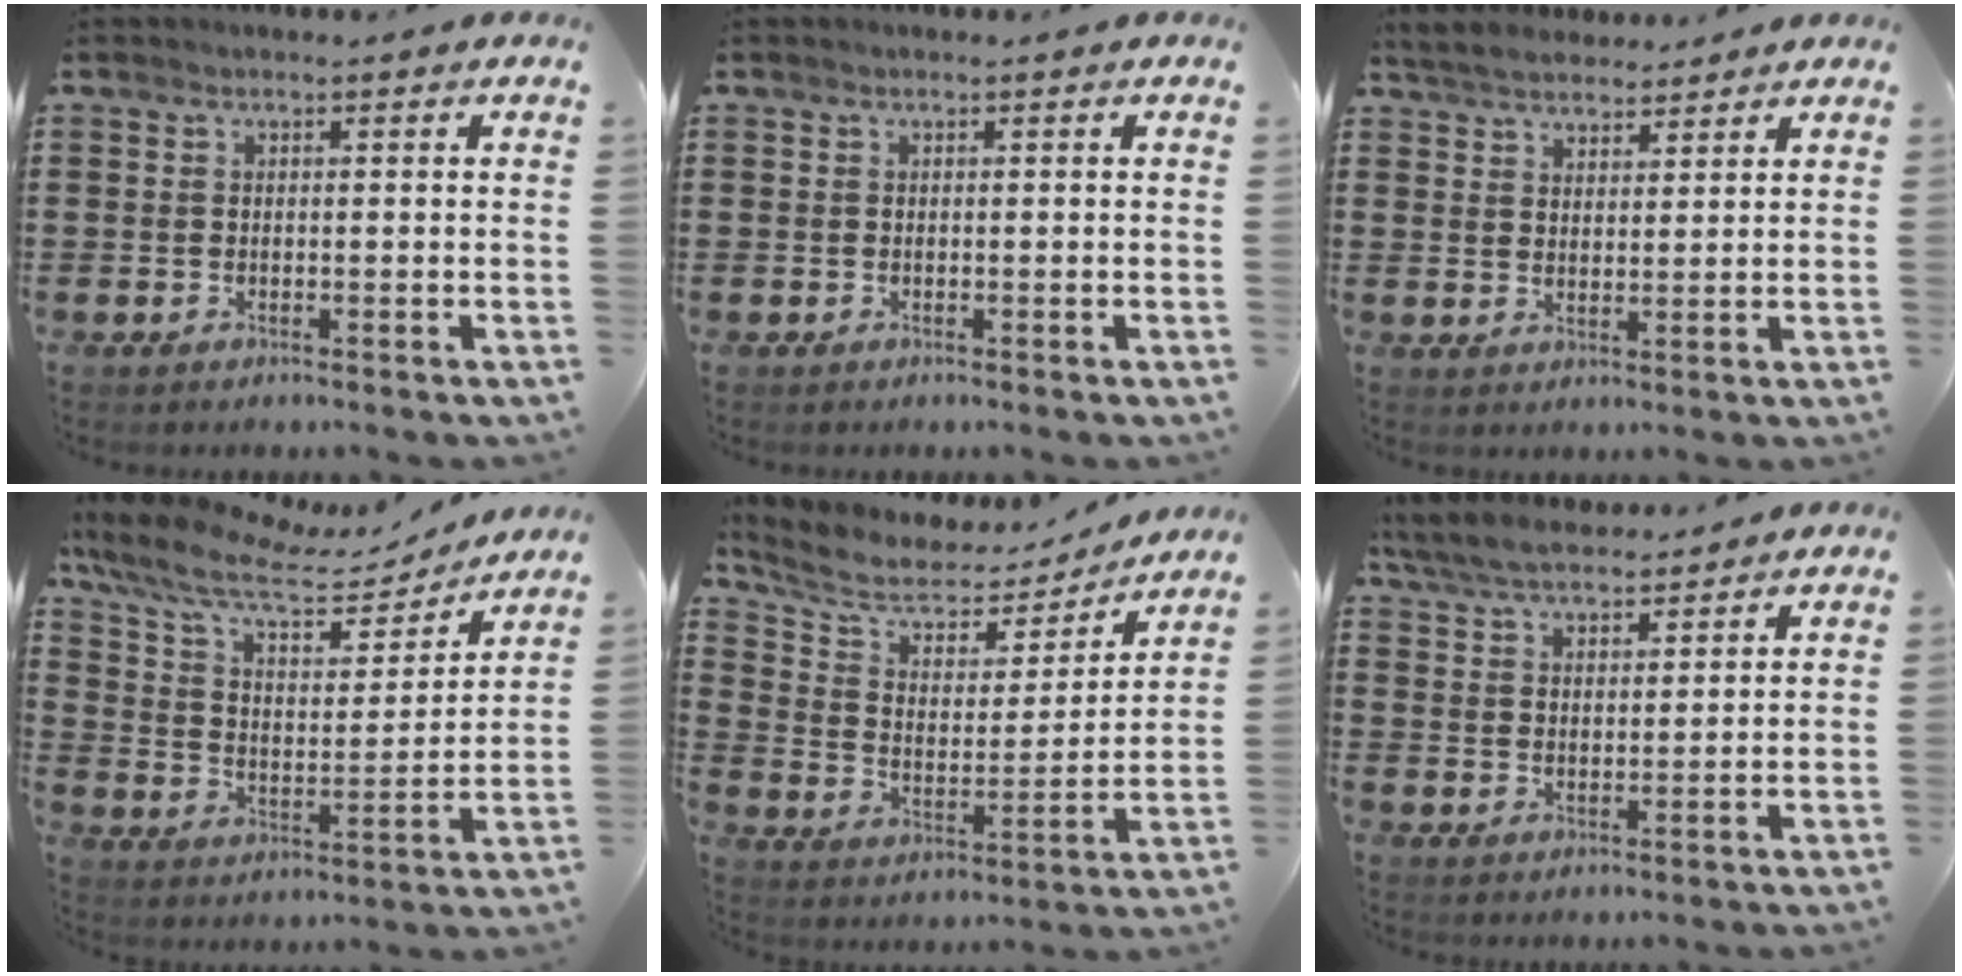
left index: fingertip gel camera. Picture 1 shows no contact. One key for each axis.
{"total": 0.0}
{"total": 3.7, "fx": 3.5, "fy": 1.0, "fz": 0.3, "tx": -0.021, "ty": -0.005, "tz": 0.066}
{"total": 10.6, "fx": 8.0, "fy": 3.4, "fz": 6.0, "tx": -0.145, "ty": -0.034, "tz": 0.137}
{"total": 7.3, "fx": 5.6, "fy": 3.1, "fz": 3.5, "tx": -0.097, "ty": -0.028, "tz": 0.093}
{"total": 5.4, "fx": 5.1, "fy": 1.2, "fz": 1.5, "tx": -0.049, "ty": -0.012, "tz": 0.093}